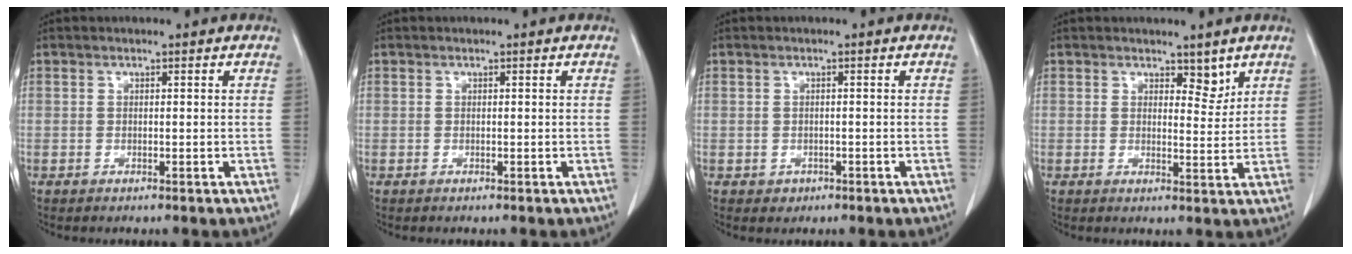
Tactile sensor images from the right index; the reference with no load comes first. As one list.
[{"total": 0.0}, {"total": 1.1, "force": [-0.4, 1.0, 0.2], "torque": [-0.002, 0.005, -0.002]}, {"total": 3.2, "force": [2.3, 1.4, 1.6], "torque": [-0.016, -0.007, 0.035]}]